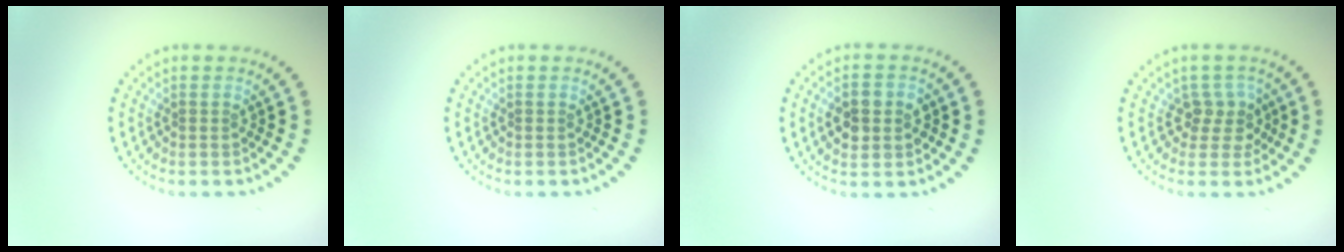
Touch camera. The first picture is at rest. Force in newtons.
{"total": 0.0}
{"total": 3.8, "press": 3.8, "slide": 0.2}
{"total": 2.6, "press": 2.0, "slide": 1.6}